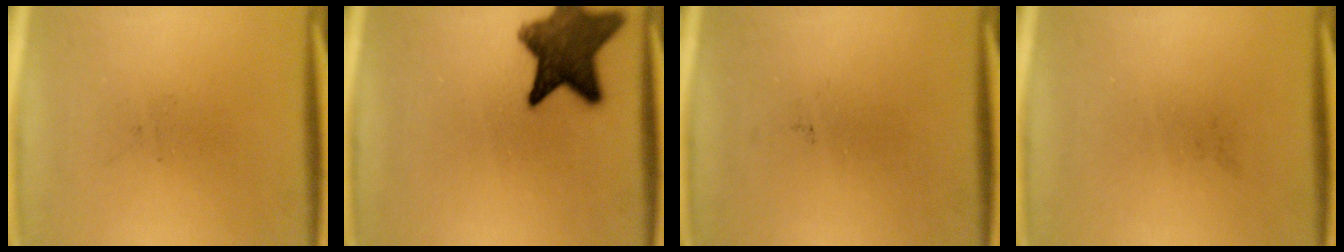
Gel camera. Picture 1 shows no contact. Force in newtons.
{"total": 11.6}
{"total": 0.0}
{"total": 0.0}